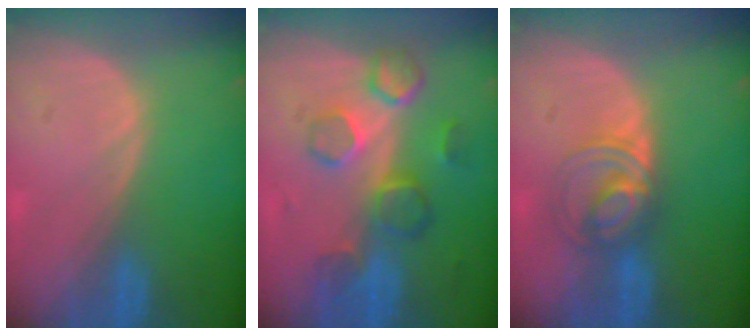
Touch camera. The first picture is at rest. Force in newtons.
{"total": 8.5, "press": 7.7, "slide": 3.5}
{"total": 5.5, "press": 5.5, "slide": 0.6}